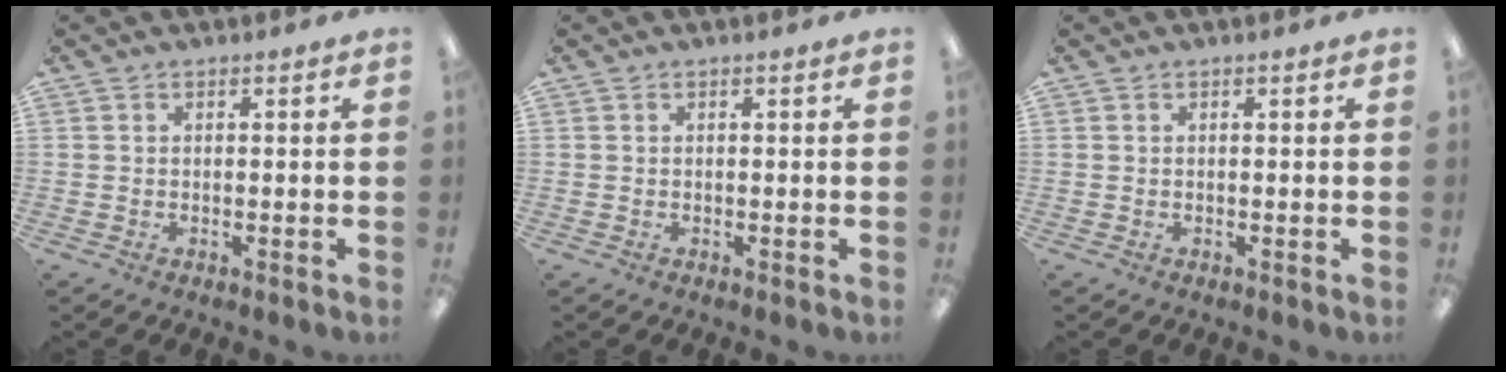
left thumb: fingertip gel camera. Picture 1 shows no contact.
{"total": 0.0}
{"total": 0.0}